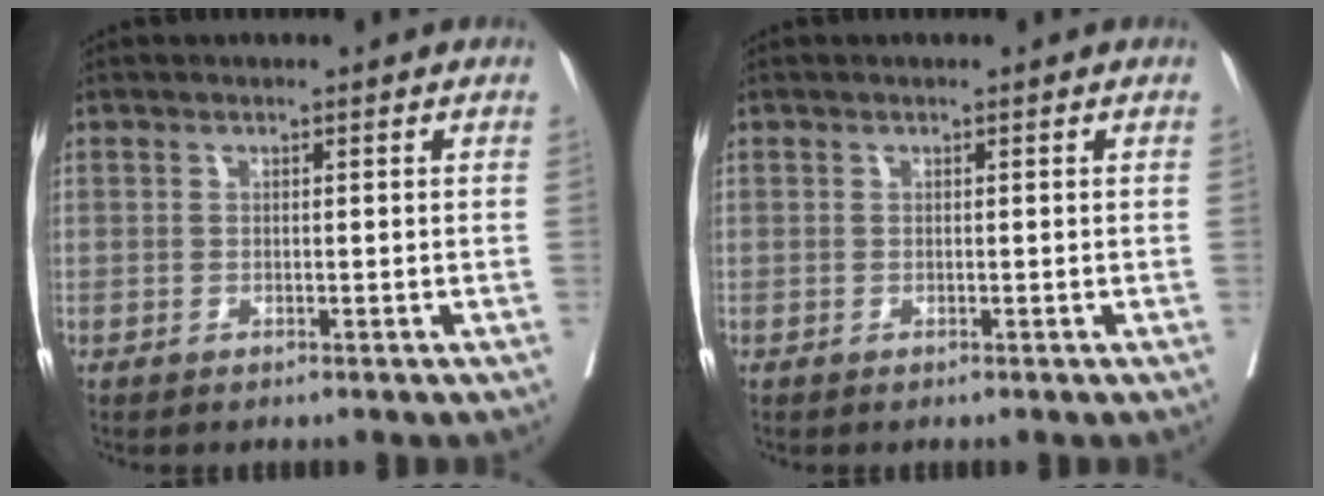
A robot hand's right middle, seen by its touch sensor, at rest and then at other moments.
{"total": 0.0}